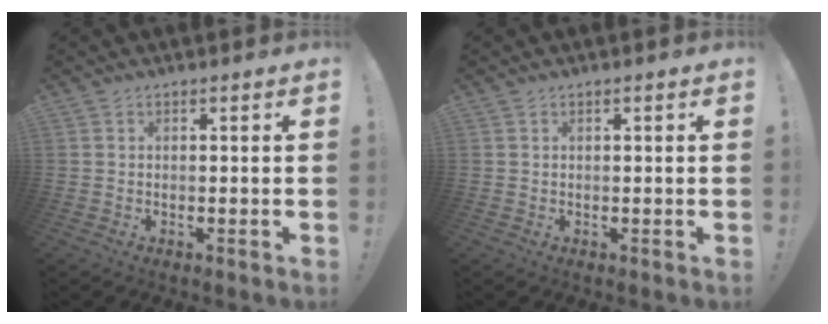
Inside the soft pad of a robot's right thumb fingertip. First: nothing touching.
{"total": 0.6, "force": [0.2, 0.0, 0.6], "torque": [-0.010, 0.000, 0.002]}